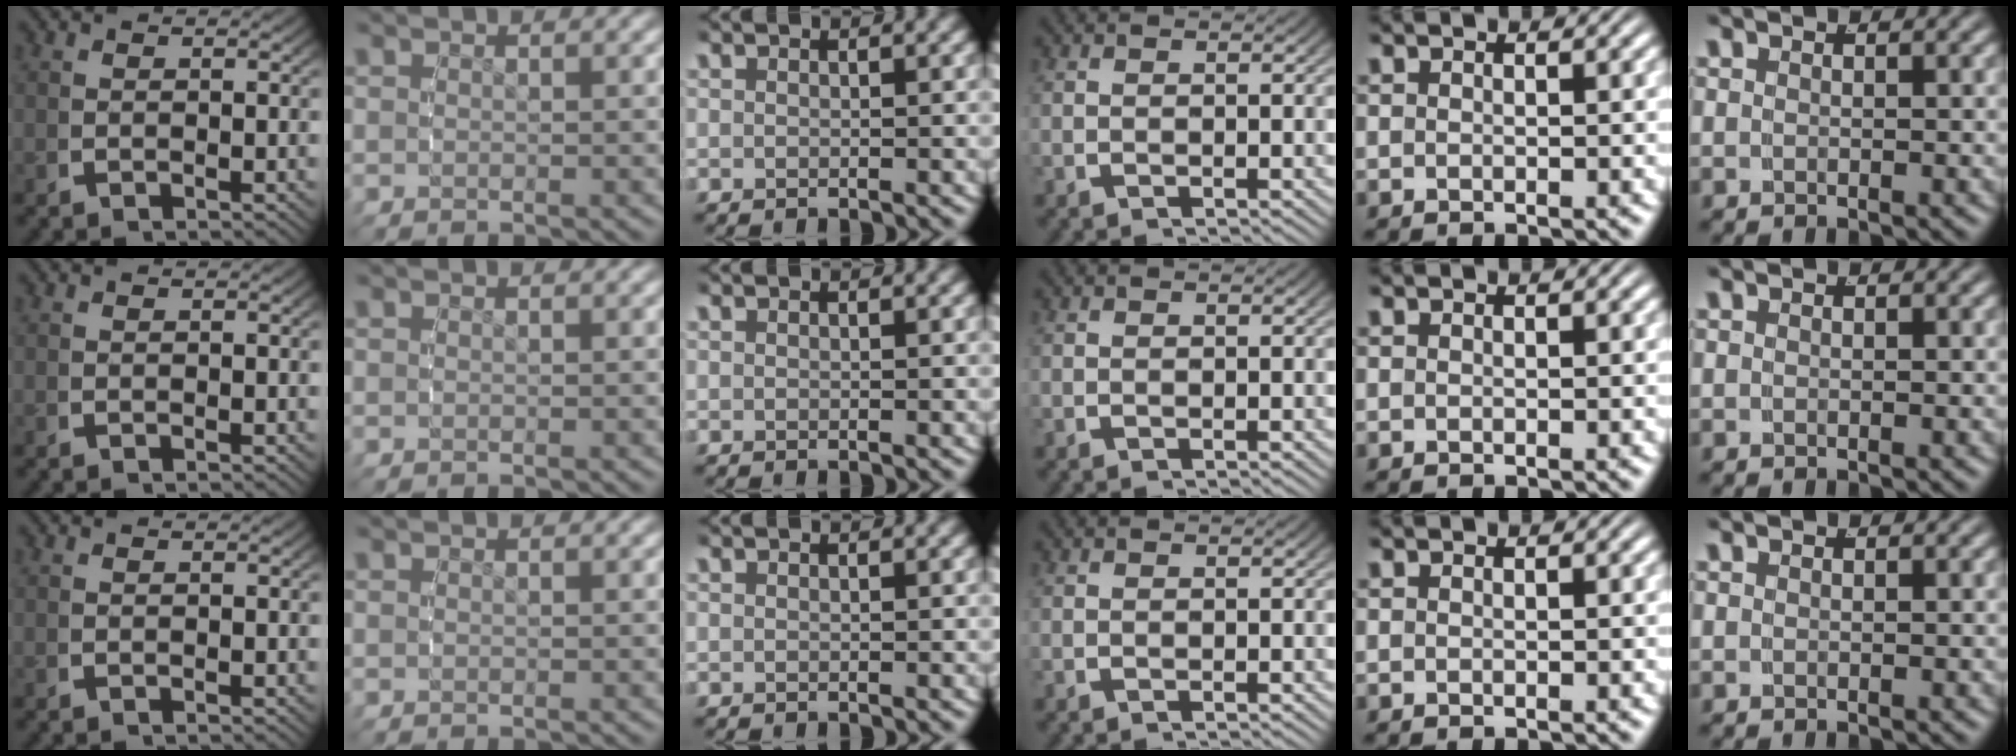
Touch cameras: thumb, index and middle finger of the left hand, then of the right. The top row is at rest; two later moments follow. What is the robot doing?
{"motion": "reach", "object": "jewelry box"}